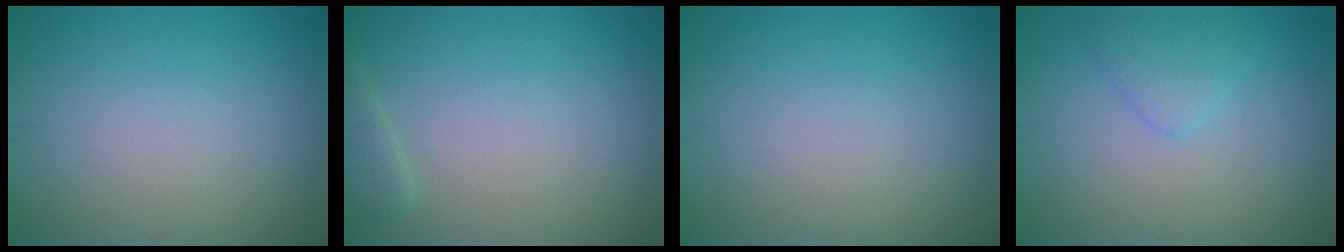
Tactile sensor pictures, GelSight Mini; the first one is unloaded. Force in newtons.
{"total": 1.5, "press": 1.5, "slide": 0.1}
{"total": 0.0}
{"total": 2.0, "press": 2.0, "slide": 0.0}